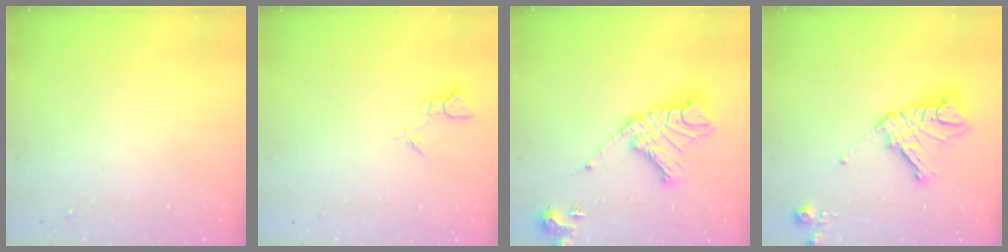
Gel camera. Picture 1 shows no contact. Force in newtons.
{"total": 2.7, "press": 2.7, "slide": 0.3}
{"total": 18.9, "press": 18.8, "slide": 2.1}
{"total": 17.1, "press": 17.0, "slide": 2.2}